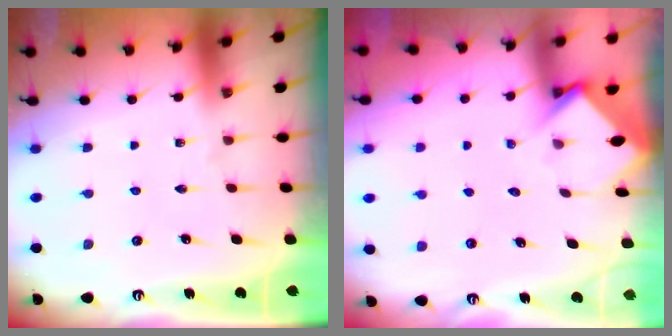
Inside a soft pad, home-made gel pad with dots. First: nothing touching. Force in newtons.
{"total": 3.4, "press": 3.4, "slide": 0.3}